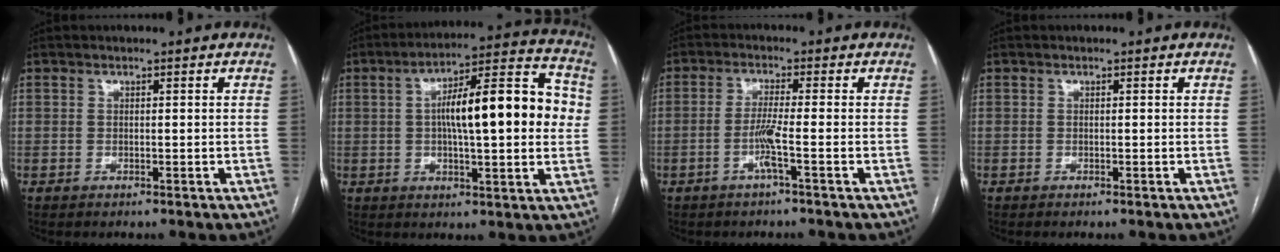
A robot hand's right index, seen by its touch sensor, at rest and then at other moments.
{"total": 17.4, "force": [1.6, 3.9, 16.8], "torque": [-0.254, 0.039, 0.021]}
{"total": 3.7, "force": [-1.4, -0.8, 3.3], "torque": [-0.067, -0.003, -0.031]}
{"total": 0.0}